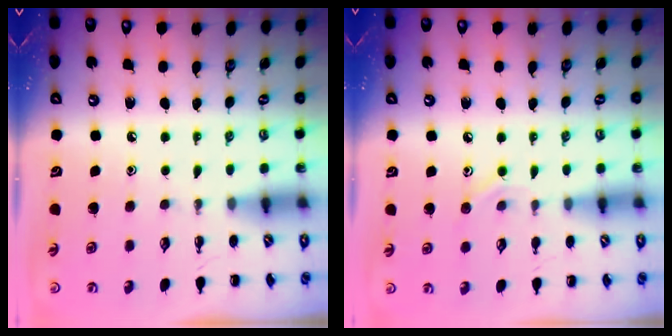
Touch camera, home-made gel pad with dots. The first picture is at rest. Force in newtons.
{"total": 8.2, "press": 8.0, "slide": 2.0}